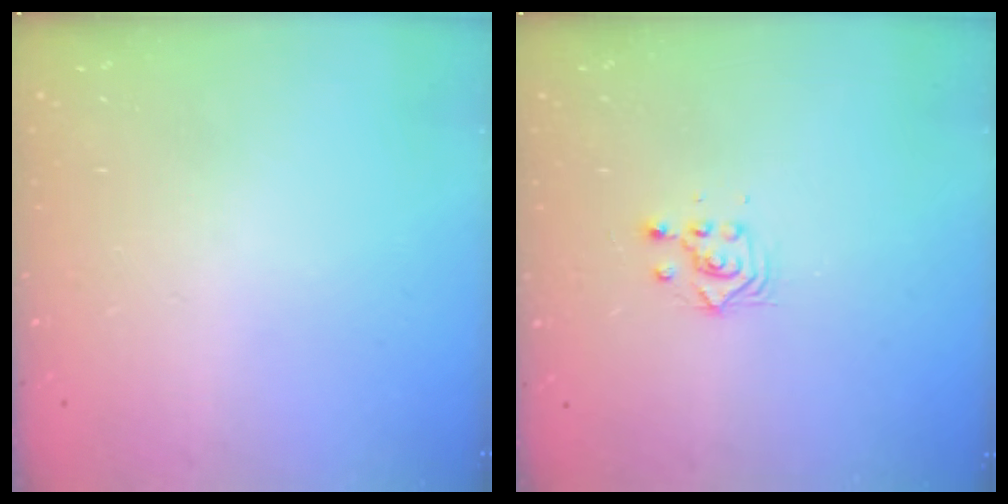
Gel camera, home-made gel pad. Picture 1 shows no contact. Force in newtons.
{"total": 2.8, "press": 2.8, "slide": 0.2}